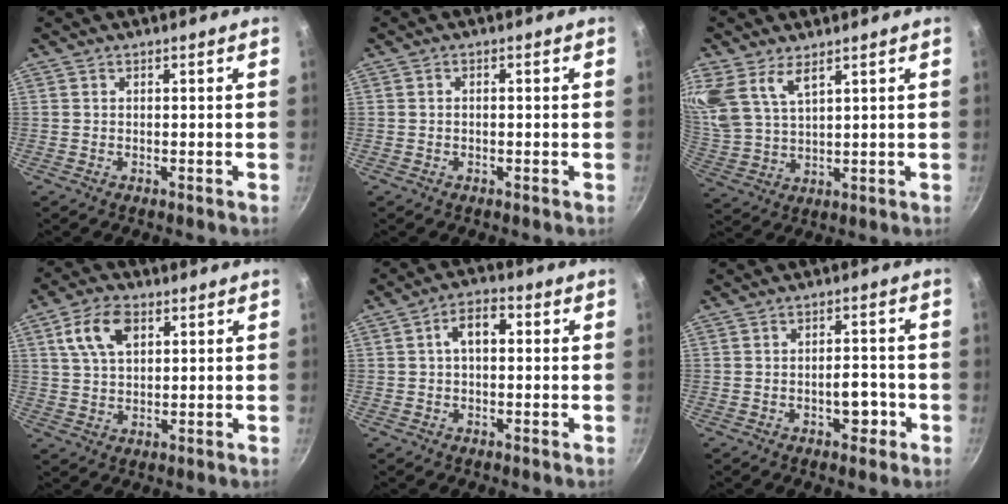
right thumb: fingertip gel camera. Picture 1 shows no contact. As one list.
[{"total": 0.6, "force": [-0.2, 0.3, 0.5], "torque": [-0.009, 0.002, -0.003]}, {"total": 11.4, "force": [6.2, 5.7, 7.7], "torque": [-0.175, -0.012, 0.136]}, {"total": 8.6, "force": [3.4, 5.0, 6.1], "torque": [-0.107, -0.001, 0.062]}, {"total": 5.8, "force": [0.8, 3.3, 4.7], "torque": [-0.071, 0.021, 0.006]}, {"total": 4.6, "force": [-1.8, 2.5, 3.5], "torque": [-0.032, 0.016, -0.023]}]